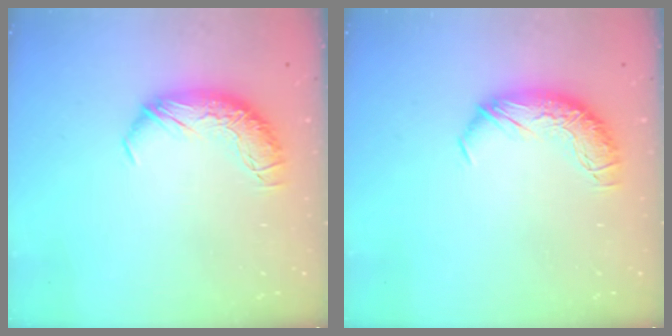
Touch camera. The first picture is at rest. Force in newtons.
{"total": 0.0}